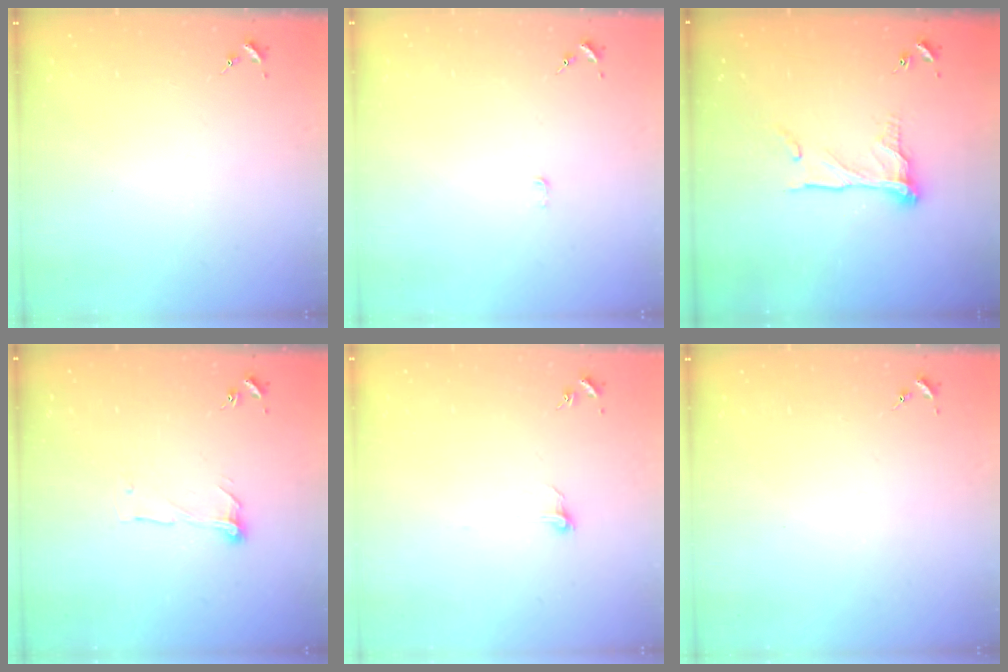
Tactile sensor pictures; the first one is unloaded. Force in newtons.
{"total": 2.7, "press": 2.7, "slide": 0.3}
{"total": 10.9, "press": 10.8, "slide": 1.3}
{"total": 6.5, "press": 6.5, "slide": 0.2}
{"total": 3.9, "press": 3.9, "slide": 0.3}
{"total": 0.0}